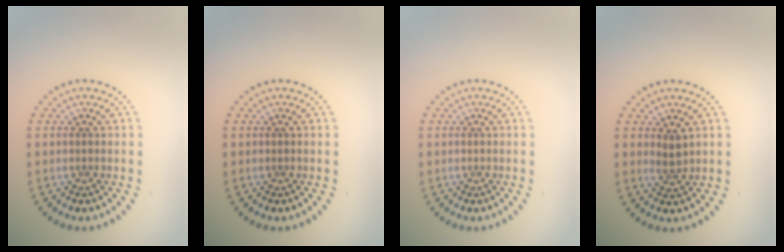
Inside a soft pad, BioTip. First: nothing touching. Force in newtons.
{"total": 0.0}
{"total": 0.0}
{"total": 1.3, "press": 1.1, "slide": 0.7}